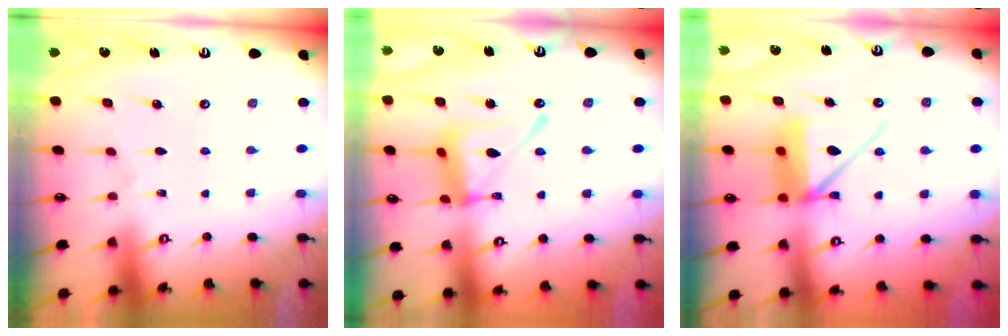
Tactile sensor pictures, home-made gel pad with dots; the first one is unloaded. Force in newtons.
{"total": 15.5, "press": 15.4, "slide": 1.4}
{"total": 13.4, "press": 13.3, "slide": 1.6}